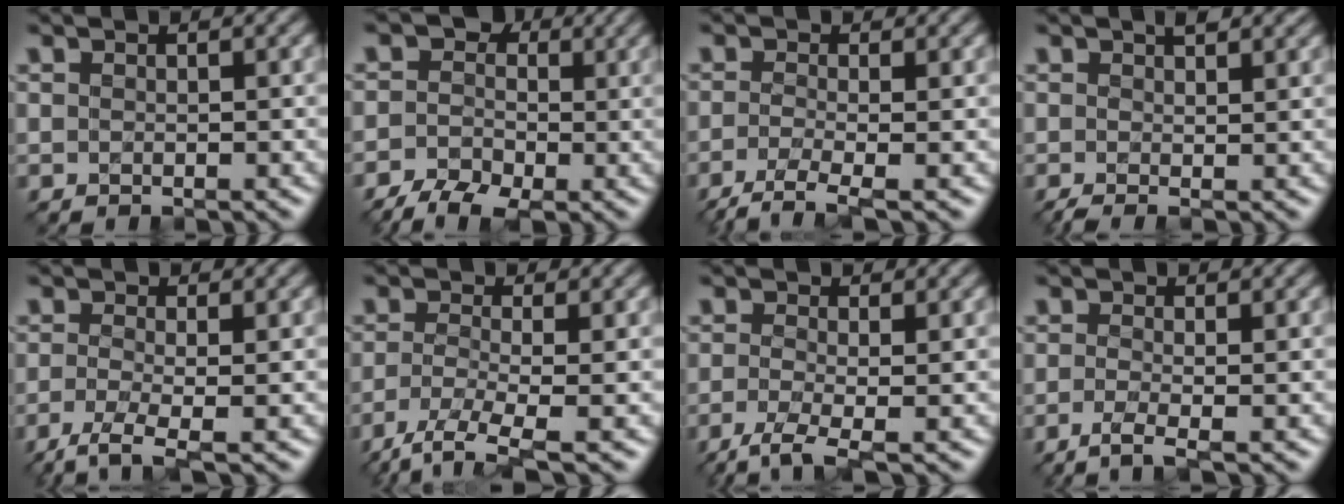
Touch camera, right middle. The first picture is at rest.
{"total": 5.6, "force": [-2.0, 4.1, 3.3], "torque": [-0.046, 0.005, -0.039]}
{"total": 3.0, "force": [-1.6, 0.8, 2.4], "torque": [-0.049, -0.004, -0.044]}
{"total": 2.4, "force": [0.6, 0.8, 2.2], "torque": [-0.030, 0.007, 0.004]}
{"total": 3.1, "force": [-1.4, 0.9, 2.7], "torque": [-0.056, -0.004, -0.039]}
{"total": 4.0, "force": [-2.3, 1.0, 3.1], "torque": [-0.066, -0.006, -0.054]}
{"total": 3.1, "force": [-1.4, 0.8, 2.7], "torque": [-0.057, -0.004, -0.038]}
{"total": 1.9, "force": [-0.7, 0.5, 1.7], "torque": [-0.031, -0.002, -0.027]}